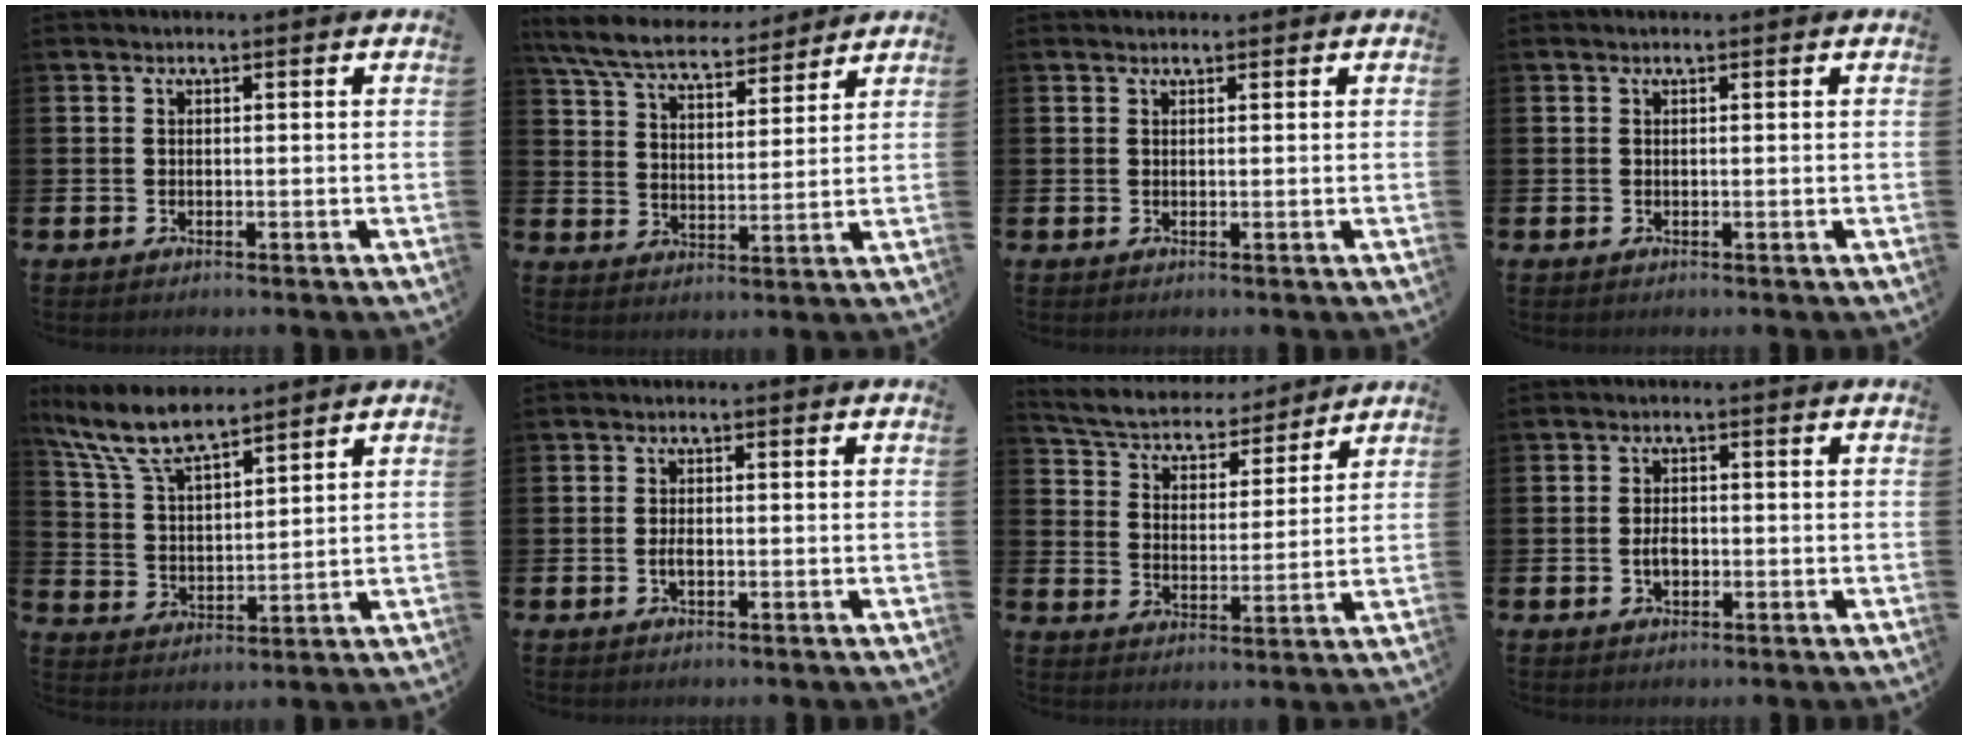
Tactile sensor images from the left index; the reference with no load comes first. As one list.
[{"total": 7.5, "force": [7.0, 1.7, 2.3], "torque": [-0.080, -0.032, 0.126]}, {"total": 0.7, "force": [0.7, 0.2, 0.1], "torque": [0.006, -0.002, 0.011]}, {"total": 0.0}, {"total": 8.7, "force": [7.7, 1.8, 3.8], "torque": [-0.108, -0.027, 0.140]}, {"total": 1.5, "force": [-0.3, 0.6, 1.3], "torque": [-0.023, 0.000, -0.007]}, {"total": 5.3, "force": [5.1, 1.5, 0.5], "torque": [-0.046, -0.042, 0.085]}, {"total": 2.1, "force": [-0.4, 1.3, 1.6], "torque": [-0.023, 0.001, -0.011]}]